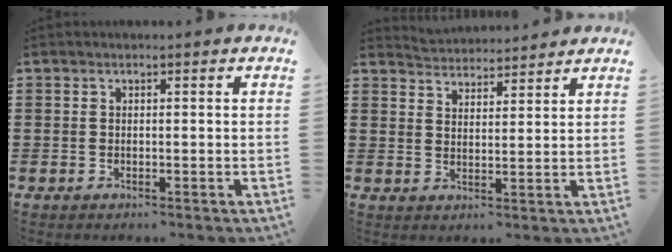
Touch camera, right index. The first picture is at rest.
{"total": 3.2, "force": [3.1, 0.1, -0.8], "torque": [0.003, -0.017, 0.059]}